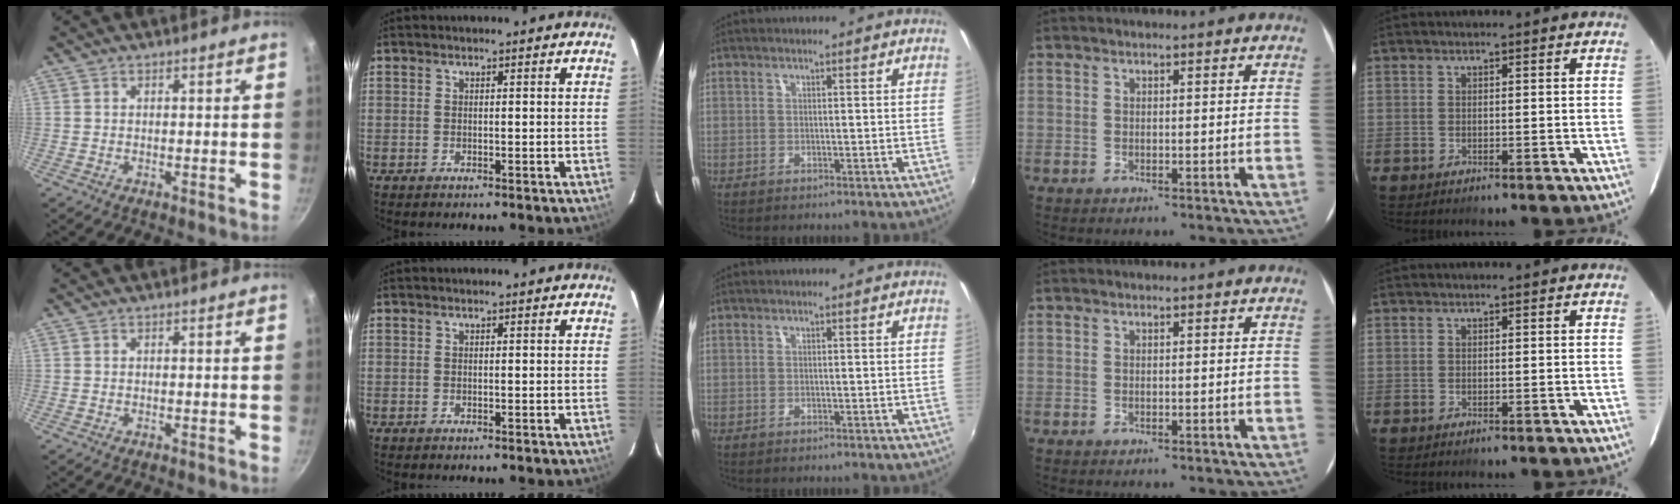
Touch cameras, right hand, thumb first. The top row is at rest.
{}